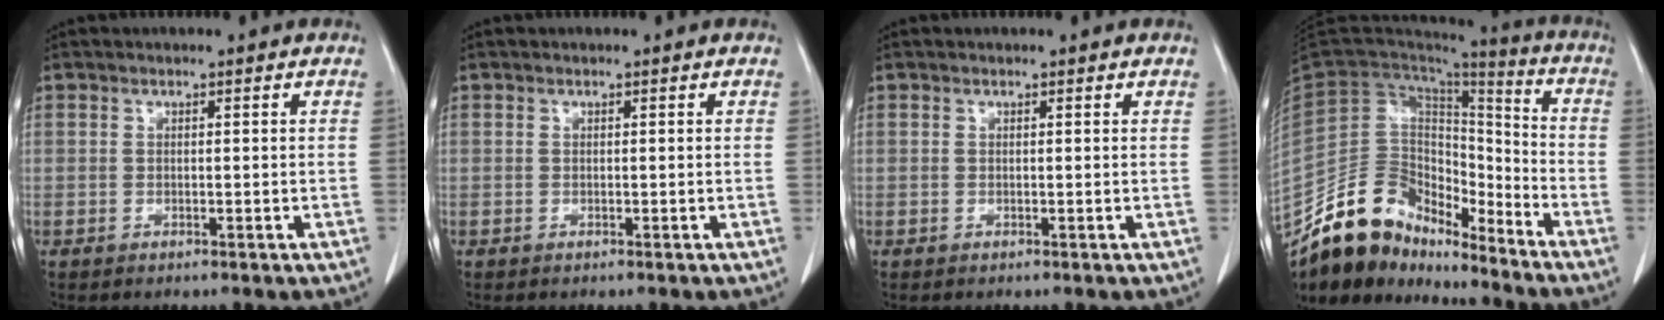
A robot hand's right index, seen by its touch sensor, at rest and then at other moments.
{"total": 0.0}
{"total": 0.0}
{"total": 15.6, "force": [-13.2, 6.8, 4.8], "torque": [-0.074, 0.060, -0.239]}